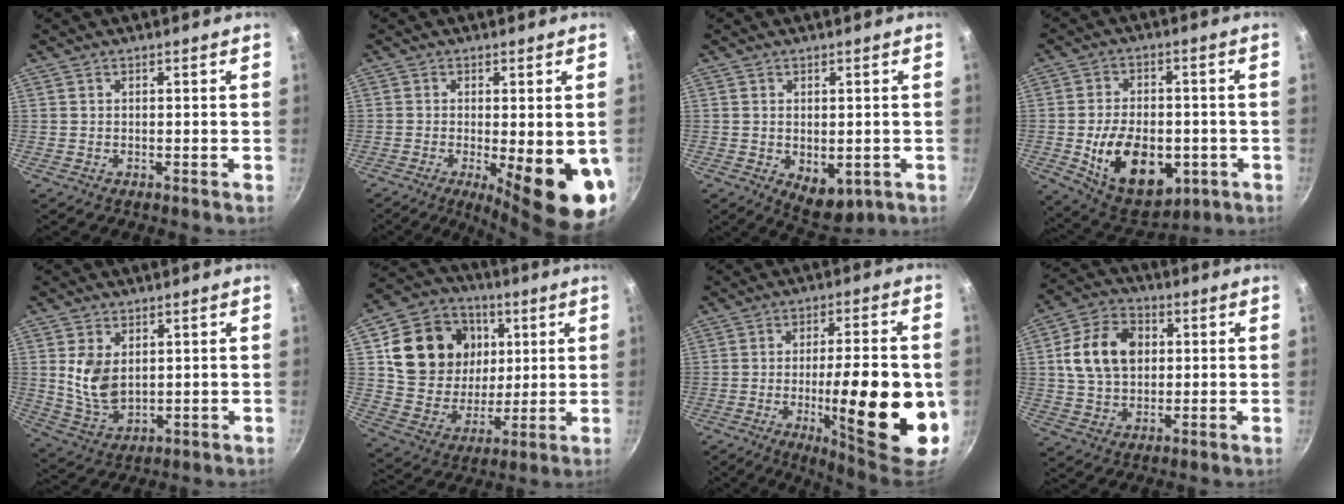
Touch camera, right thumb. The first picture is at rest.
{"total": 13.9, "force": [-3.1, 3.6, 13.1], "torque": [-0.159, -0.015, -0.033]}
{"total": 6.4, "force": [-1.1, 4.0, 4.9], "torque": [-0.051, -0.012, -0.003]}
{"total": 17.6, "force": [-4.1, 11.0, 13.1], "torque": [-0.186, 0.004, -0.048]}
{"total": 8.7, "force": [1.9, 5.6, 6.4], "torque": [-0.112, -0.023, 0.049]}
{"total": 20.2, "force": [5.8, 16.5, 10.1], "torque": [-0.161, -0.009, 0.108]}
{"total": 22.0, "force": [-4.3, 5.8, 20.8], "torque": [-0.283, 0.005, -0.055]}
{"total": 13.0, "force": [2.3, 9.5, 8.6], "torque": [-0.135, 0.009, 0.032]}